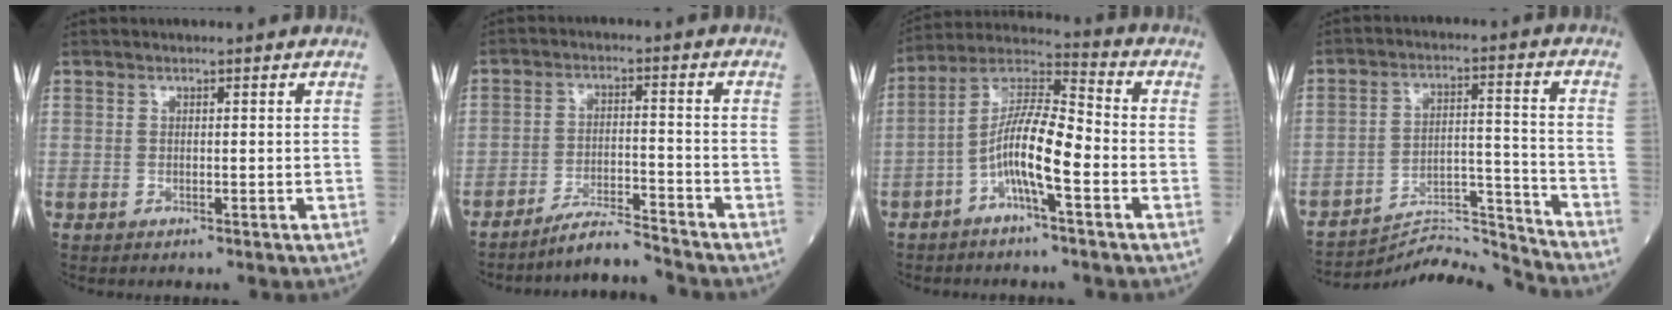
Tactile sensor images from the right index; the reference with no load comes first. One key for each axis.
{"total": 6.6, "fx": -6.4, "fy": -0.7, "fz": 1.3, "tx": -0.022, "ty": -0.009, "tz": -0.115}
{"total": 10.7, "fx": -3.4, "fy": 1.8, "fz": 9.9, "tx": -0.194, "ty": 0.022, "tz": -0.068}
{"total": 11.7, "fx": -11.5, "fy": -2.3, "fz": -0.9, "tx": 0.008, "ty": 0.037, "tz": -0.192}